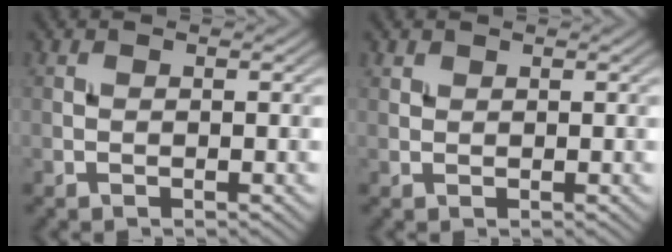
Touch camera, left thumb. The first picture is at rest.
{"total": 0.6, "force": [0.5, 0.3, 0.1], "torque": [-0.004, 0.000, 0.012]}